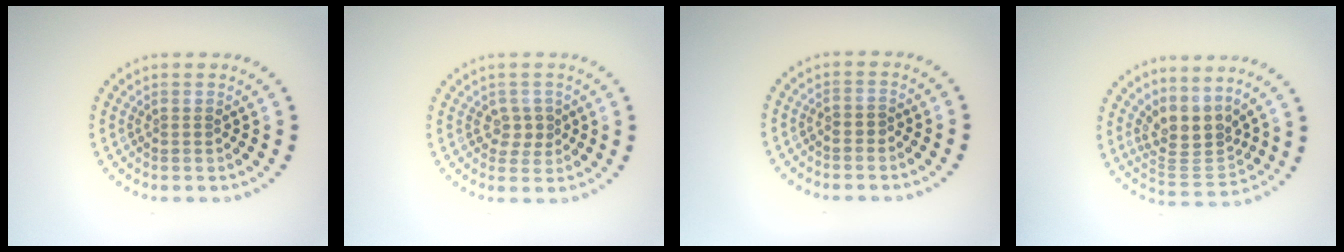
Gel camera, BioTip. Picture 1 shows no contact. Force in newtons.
{"total": 1.7, "press": 1.6, "slide": 0.6}
{"total": 0.6, "press": 0.5, "slide": 0.4}
{"total": 3.8, "press": 3.0, "slide": 2.4}